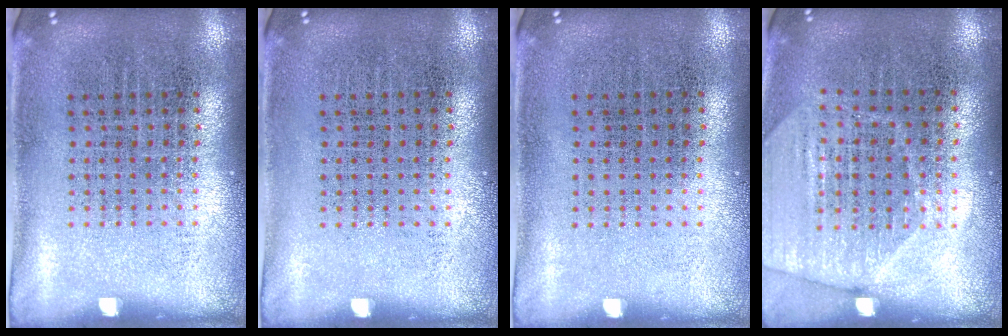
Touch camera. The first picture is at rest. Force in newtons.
{"total": 0.0}
{"total": 0.0}
{"total": 1.8, "press": 1.7, "slide": 0.5}